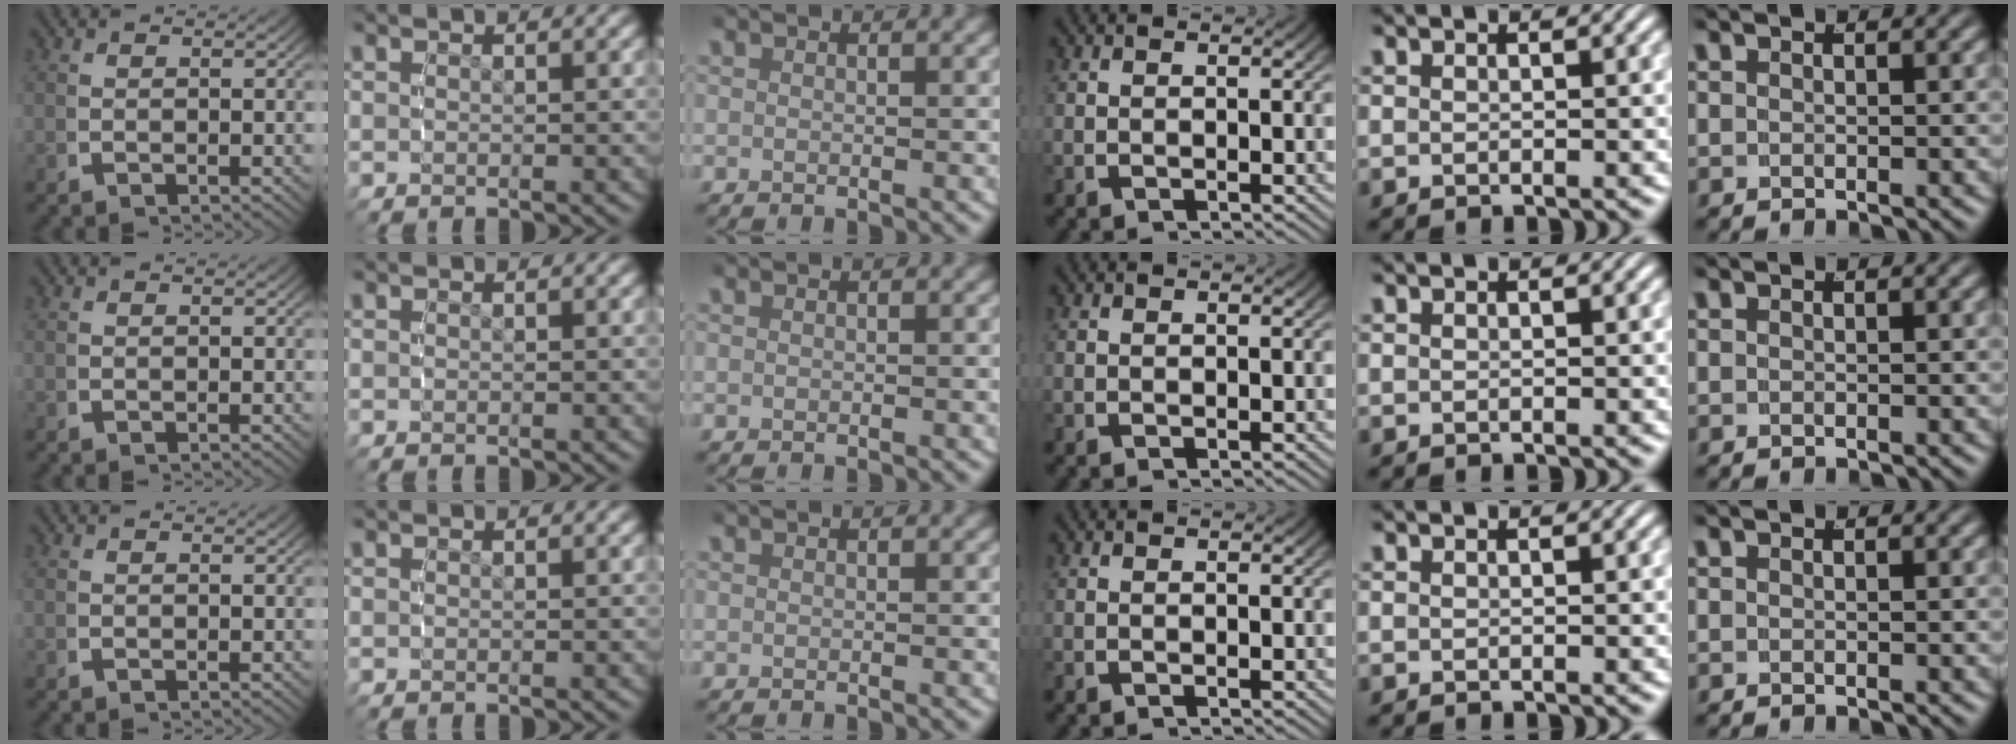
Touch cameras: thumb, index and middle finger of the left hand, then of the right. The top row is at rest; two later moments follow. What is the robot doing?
{"motion": "reach", "object": "plastic wrap"}